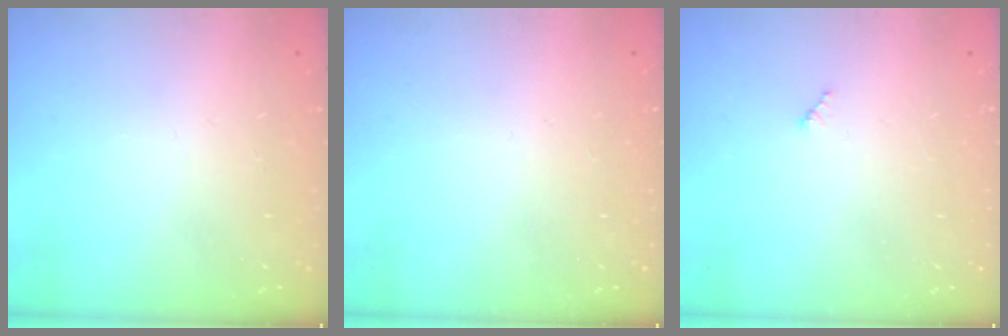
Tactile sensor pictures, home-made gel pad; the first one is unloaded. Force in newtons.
{"total": 0.0}
{"total": 2.5, "press": 2.5, "slide": 0.3}